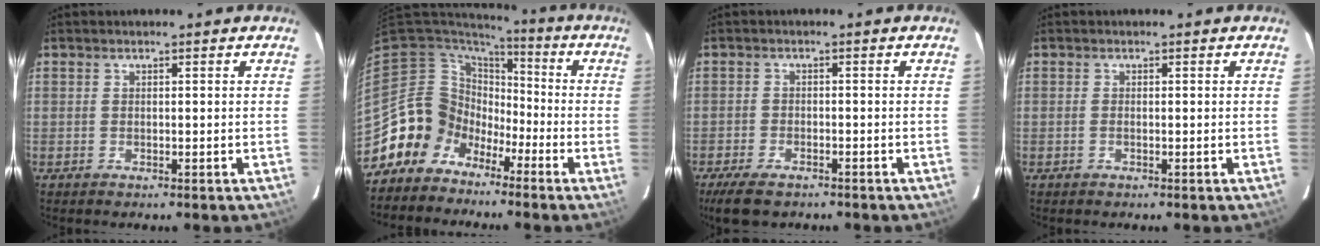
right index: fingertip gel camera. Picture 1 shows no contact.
{"total": 11.1, "force": [-6.0, 9.3, 0.7], "torque": [-0.034, 0.038, -0.119]}
{"total": 6.5, "force": [-5.0, 2.7, 3.3], "torque": [-0.089, -0.018, -0.089]}
{"total": 0.6, "force": [-0.3, 0.3, 0.5], "torque": [-0.012, 0.001, -0.007]}